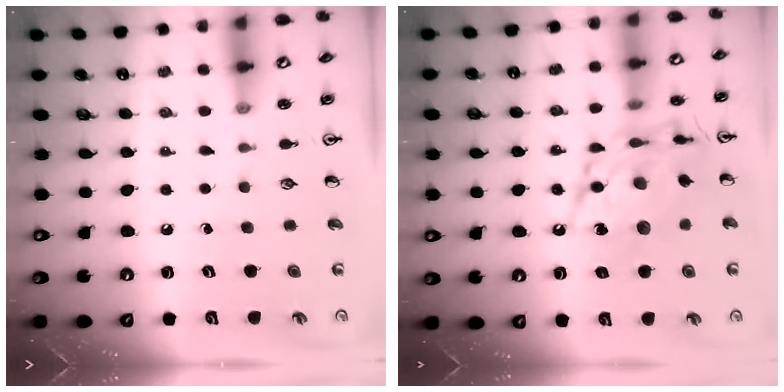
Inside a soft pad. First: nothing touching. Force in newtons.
{"total": 16.5, "press": 16.4, "slide": 1.3}